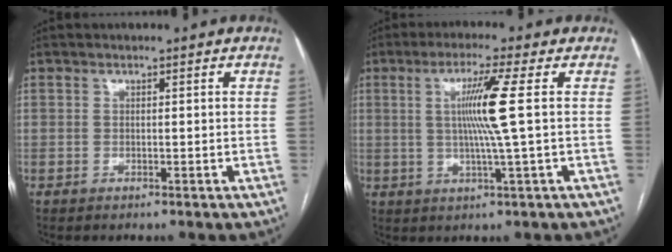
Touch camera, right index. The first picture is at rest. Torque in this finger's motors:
{"motor_torque": [0.86, -0.07, 0.28, 0.17]}